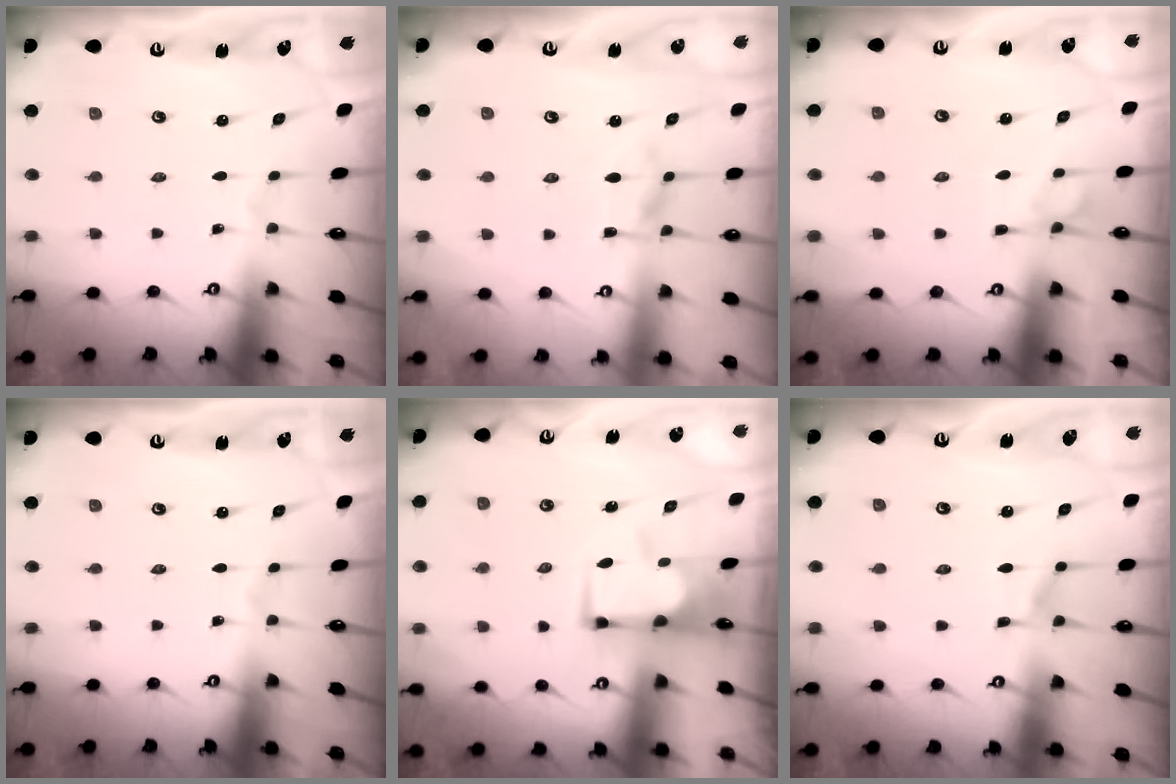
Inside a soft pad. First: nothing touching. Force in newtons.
{"total": 3.8, "press": 3.6, "slide": 1.1}
{"total": 6.7, "press": 6.6, "slide": 1.3}
{"total": 0.0}
{"total": 4.2, "press": 4.2, "slide": 0.5}
{"total": 7.0, "press": 7.0, "slide": 0.7}